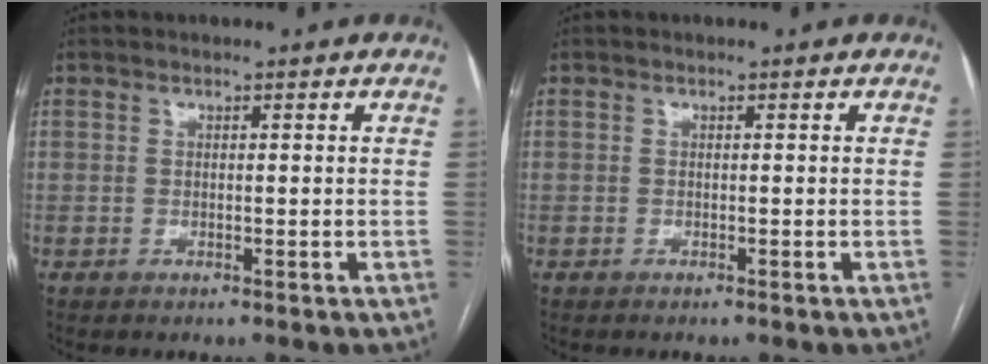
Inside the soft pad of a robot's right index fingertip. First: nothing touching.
{"total": 0.0}